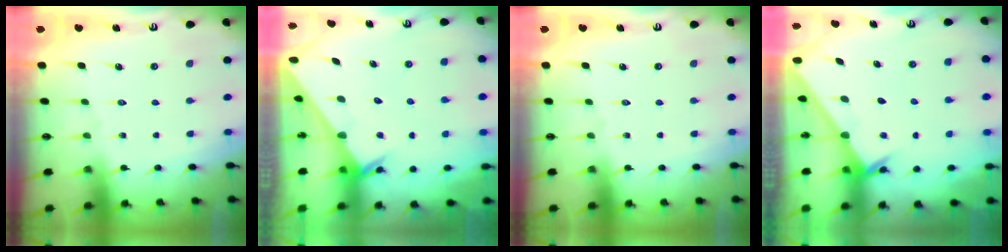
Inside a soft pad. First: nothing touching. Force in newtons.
{"total": 1.8, "press": 1.8, "slide": 0.1}
{"total": 0.0}
{"total": 2.4, "press": 2.4, "slide": 0.2}